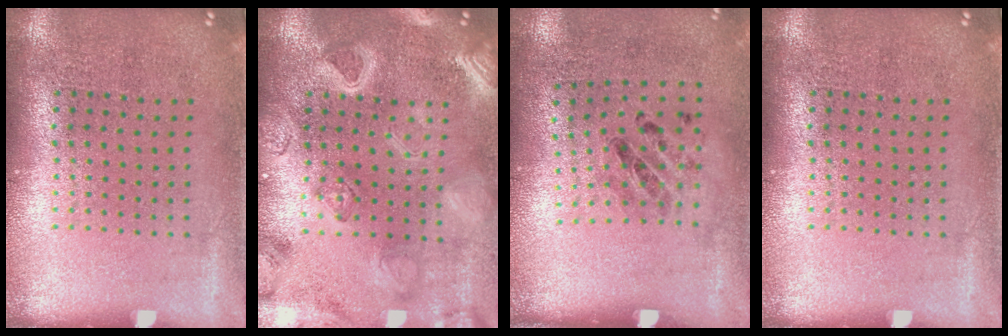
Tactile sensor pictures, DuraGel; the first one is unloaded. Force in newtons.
{"total": 3.0, "press": 2.9, "slide": 0.8}
{"total": 1.3, "press": 0.6, "slide": 1.2}
{"total": 0.0}